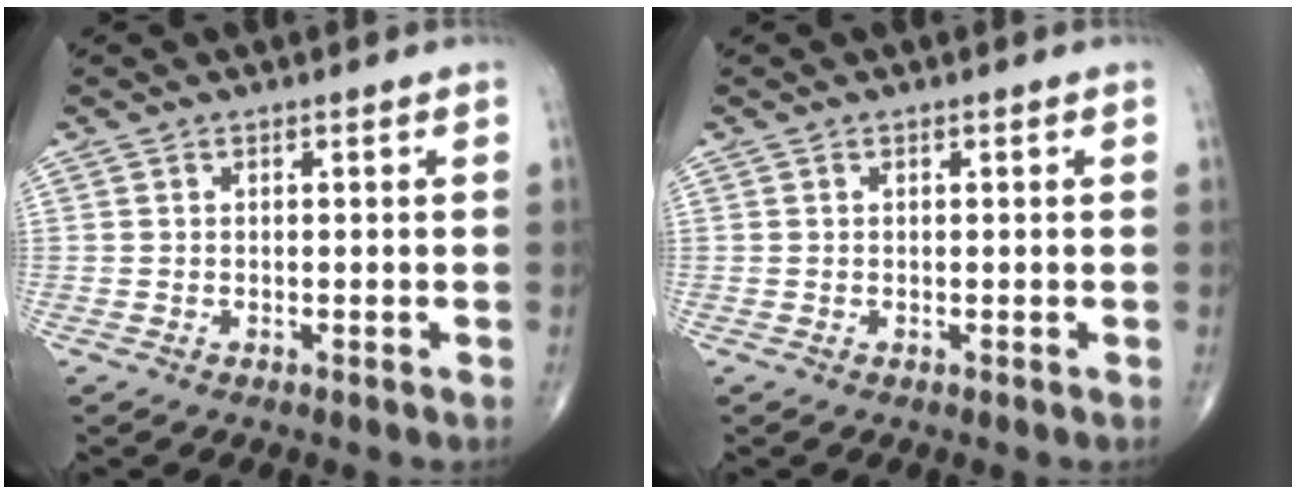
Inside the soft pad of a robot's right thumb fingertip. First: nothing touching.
{"total": 0.0}